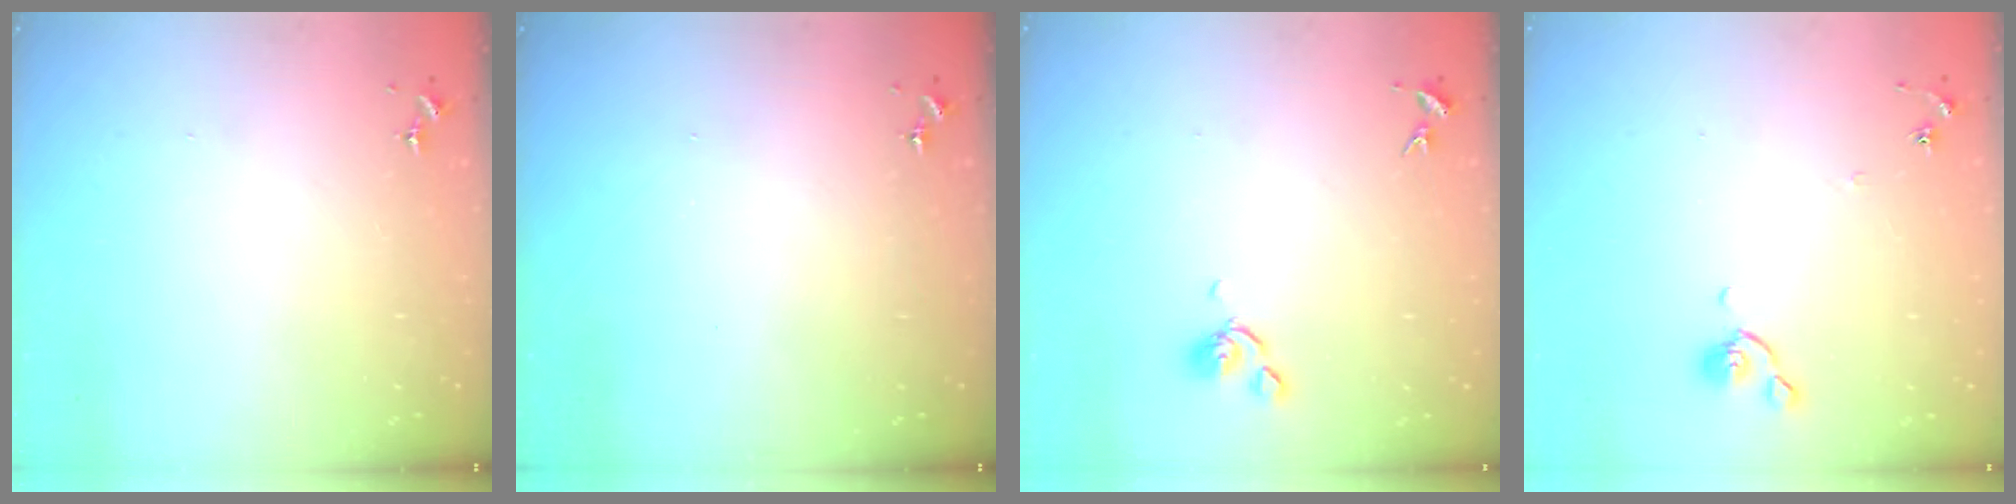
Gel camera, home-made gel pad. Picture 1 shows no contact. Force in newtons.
{"total": 0.0}
{"total": 6.2, "press": 6.1, "slide": 1.4}
{"total": 5.0, "press": 4.9, "slide": 0.8}